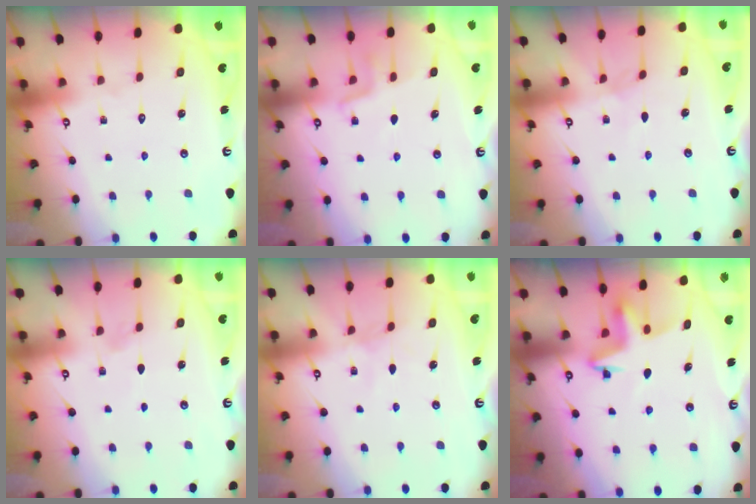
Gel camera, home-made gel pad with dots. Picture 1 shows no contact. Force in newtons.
{"total": 5.3, "press": 5.1, "slide": 1.3}
{"total": 2.4, "press": 2.3, "slide": 0.4}
{"total": 5.1, "press": 4.5, "slide": 2.5}
{"total": 3.0, "press": 2.9, "slide": 0.4}
{"total": 5.8, "press": 5.8, "slide": 0.2}